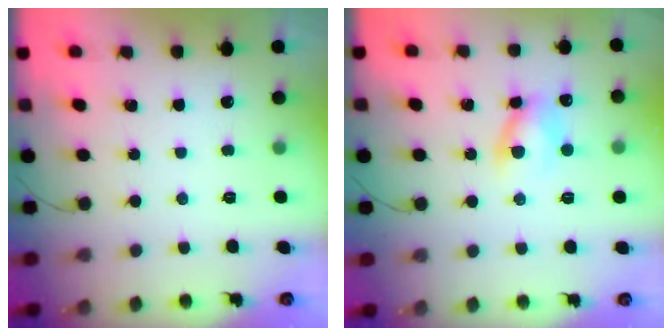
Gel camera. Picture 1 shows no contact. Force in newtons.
{"total": 7.3, "press": 7.3, "slide": 0.3}